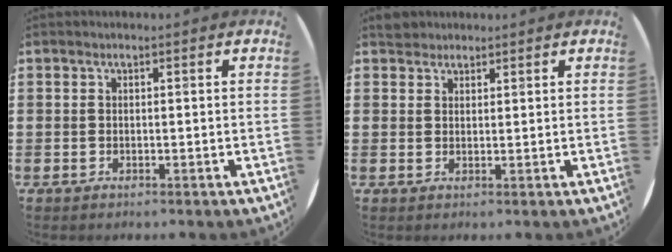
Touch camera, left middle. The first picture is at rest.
{"total": 1.8, "force": [1.7, 0.7, 0.0], "torque": [0.005, 0.002, 0.031]}